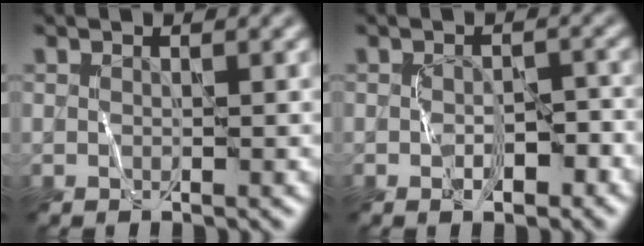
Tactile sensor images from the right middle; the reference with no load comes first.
{"total": 2.8, "force": [-1.2, 1.6, 1.9], "torque": [-0.027, -0.001, -0.018]}